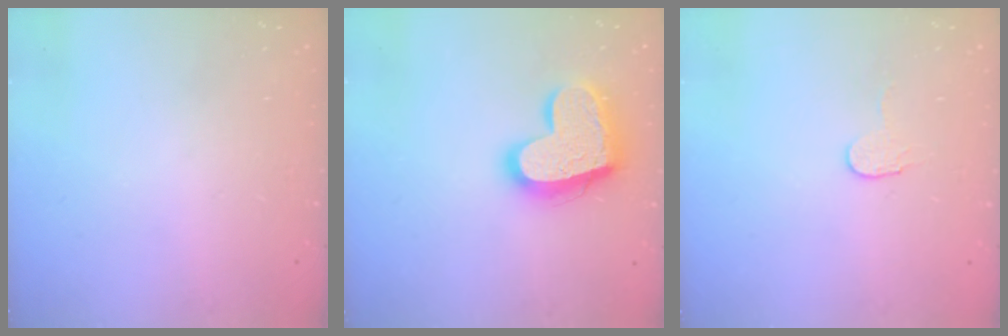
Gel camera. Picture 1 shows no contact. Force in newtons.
{"total": 18.2, "press": 18.2, "slide": 1.6}
{"total": 3.2, "press": 3.2, "slide": 0.3}